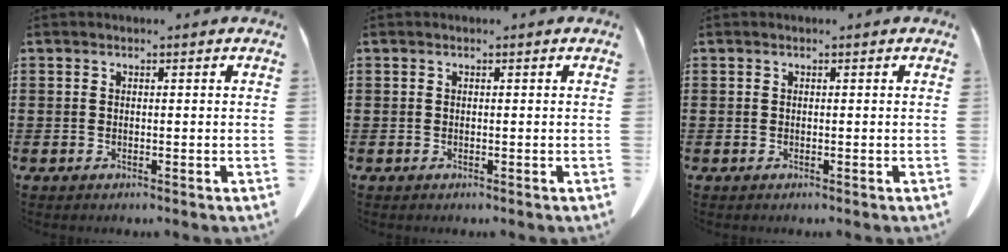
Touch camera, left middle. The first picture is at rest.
{"total": 0.0}
{"total": 0.0}